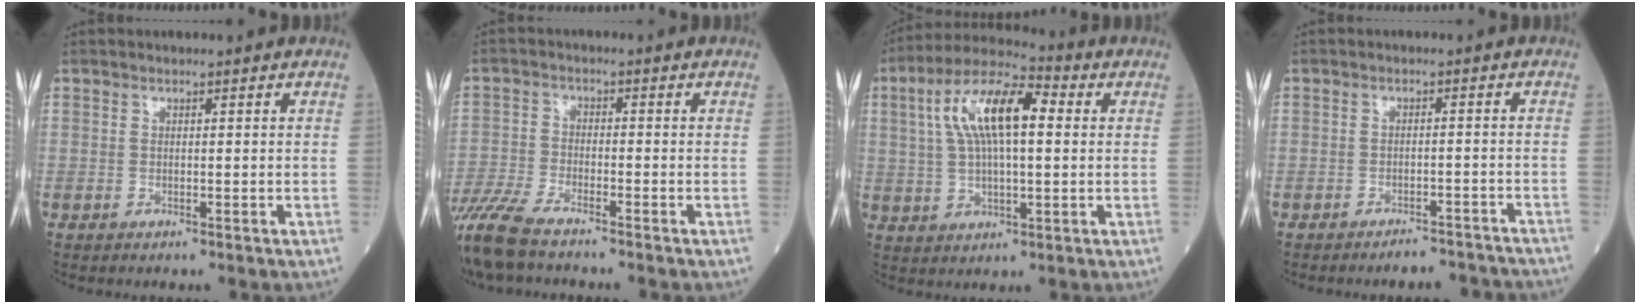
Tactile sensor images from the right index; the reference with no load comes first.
{"total": 9.2, "force": [-7.8, 1.3, 4.6], "torque": [-0.095, -0.026, -0.146]}
{"total": 12.8, "force": [3.0, 4.0, 11.8], "torque": [-0.231, 0.032, 0.049]}
{"total": 6.0, "force": [-5.8, 1.3, 0.8], "torque": [0.005, 0.003, -0.072]}